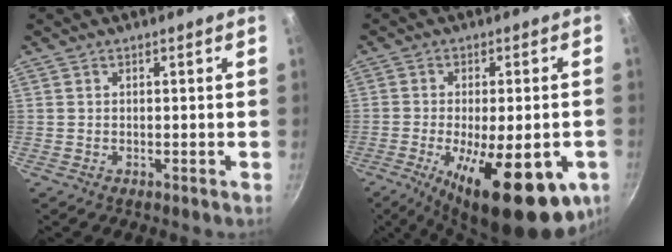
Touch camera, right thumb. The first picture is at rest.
{"total": 21.9, "force": [-7.9, 7.8, 18.9], "torque": [-0.254, -0.011, -0.105]}